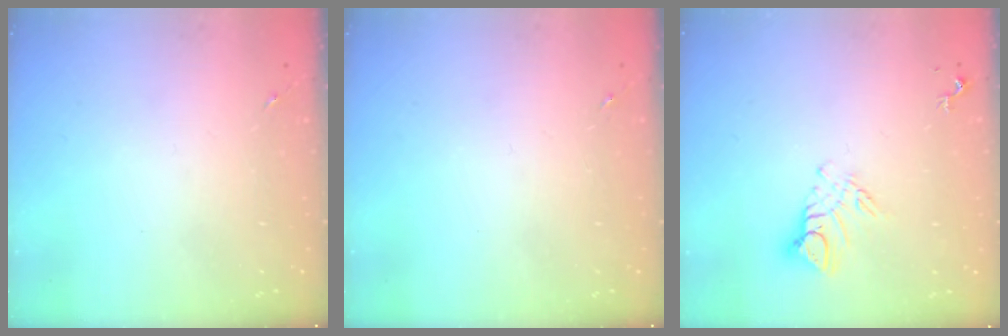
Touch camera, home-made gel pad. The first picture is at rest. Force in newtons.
{"total": 0.0}
{"total": 8.7, "press": 8.6, "slide": 0.9}